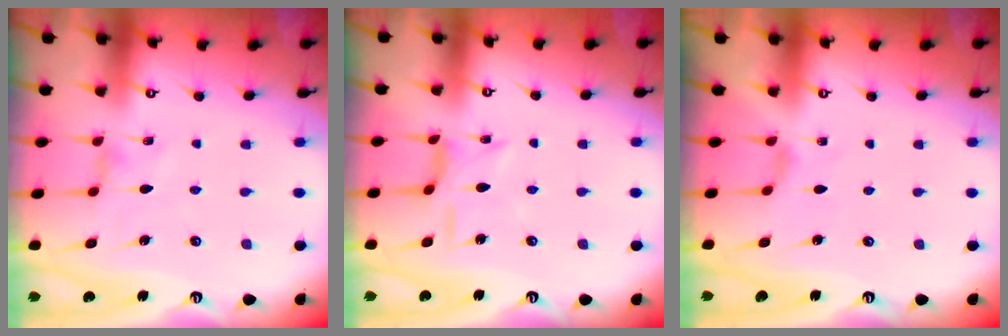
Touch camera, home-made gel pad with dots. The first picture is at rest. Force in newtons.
{"total": 5.4, "press": 5.4, "slide": 0.3}
{"total": 0.7, "press": 0.6, "slide": 0.3}